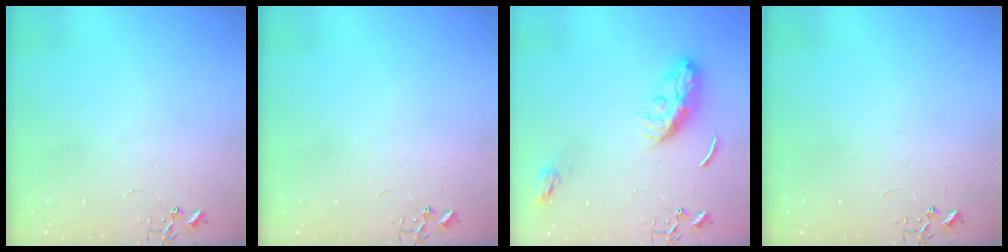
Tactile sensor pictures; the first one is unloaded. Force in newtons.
{"total": 0.0}
{"total": 9.9, "press": 9.9, "slide": 0.1}
{"total": 0.0}